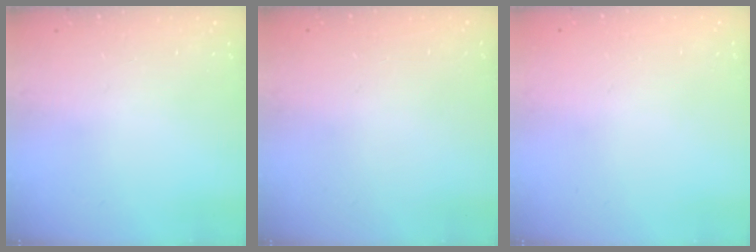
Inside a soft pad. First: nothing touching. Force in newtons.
{"total": 0.0}
{"total": 0.0}